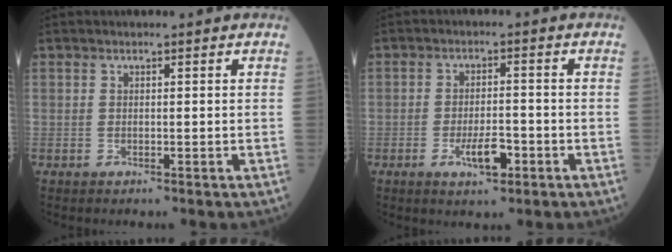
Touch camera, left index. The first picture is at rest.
{"total": 4.8, "force": [-2.2, 1.5, 4.0], "torque": [-0.072, 0.001, -0.036]}